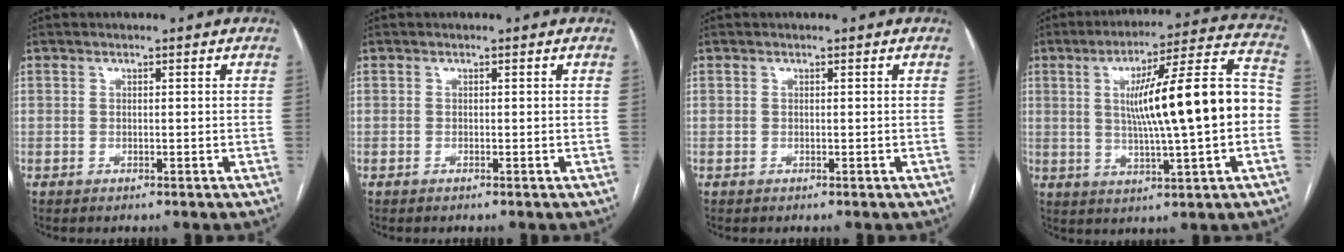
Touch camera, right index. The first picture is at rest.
{"total": 0.0}
{"total": 0.0}
{"total": 17.5, "force": [0.0, 1.3, 17.5], "torque": [-0.265, 0.028, 0.001]}